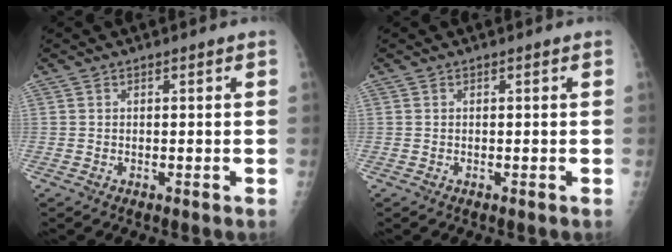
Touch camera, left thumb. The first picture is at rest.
{"total": 0.0}